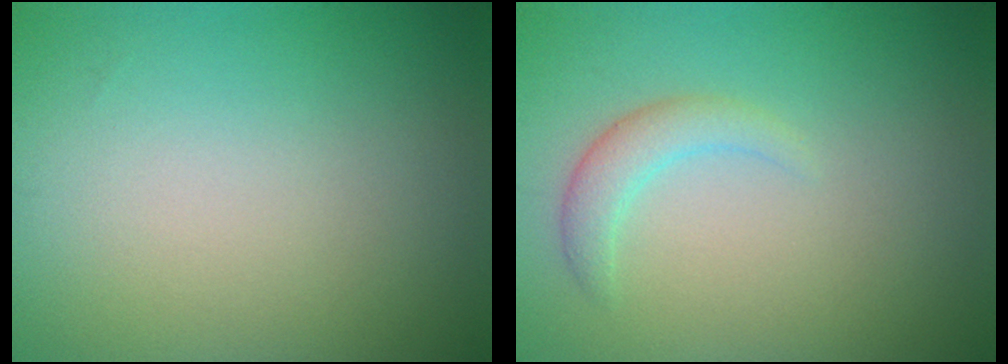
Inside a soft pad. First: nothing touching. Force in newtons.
{"total": 1.9, "press": 1.9, "slide": 0.0}